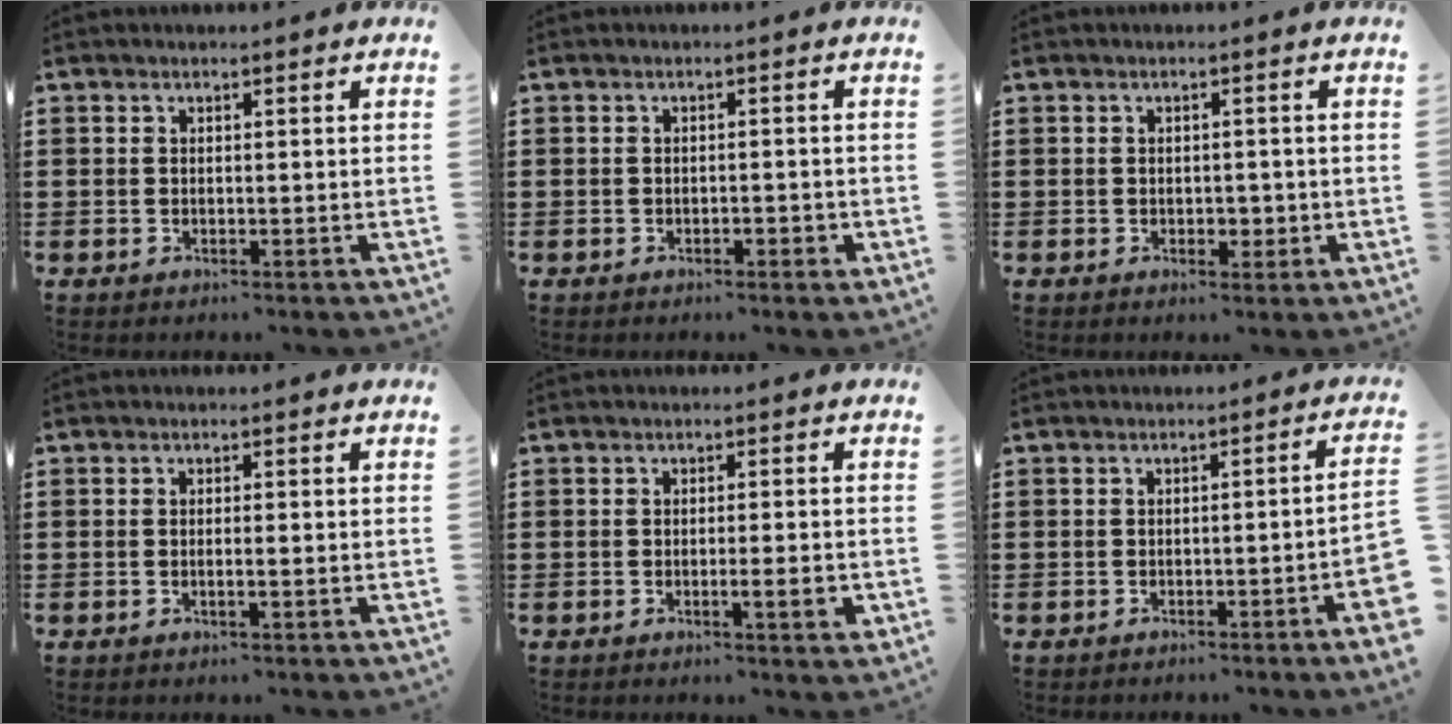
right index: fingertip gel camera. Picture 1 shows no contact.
{"total": 1.3, "force": [-0.7, 0.3, 1.0], "torque": [-0.021, -0.003, -0.013]}
{"total": 2.1, "force": [-0.4, 1.4, 1.6], "torque": [-0.029, 0.003, -0.008]}
{"total": 1.0, "force": [-0.4, -0.1, 0.9], "torque": [-0.015, -0.005, -0.007]}
{"total": 3.5, "force": [-1.1, 0.3, 3.3], "torque": [-0.052, -0.006, -0.018]}
{"total": 3.1, "force": [-1.6, -0.2, 2.7], "torque": [-0.040, -0.007, -0.027]}